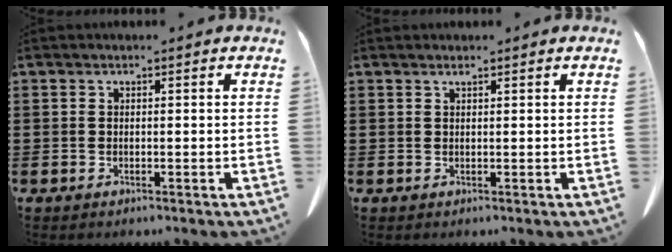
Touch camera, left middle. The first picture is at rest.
{"total": 0.8, "force": [0.6, 0.0, 0.5], "torque": [-0.012, -0.002, 0.013]}